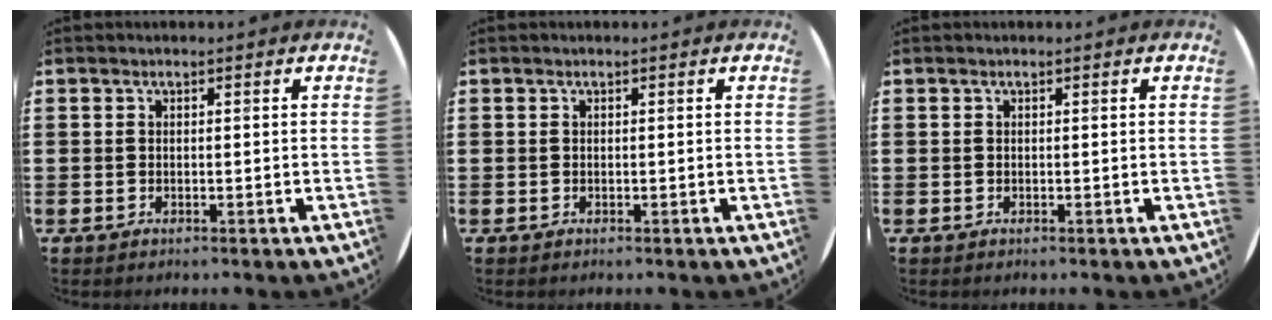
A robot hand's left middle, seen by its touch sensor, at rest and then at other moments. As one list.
[{"total": 0.0}, {"total": 0.0}]